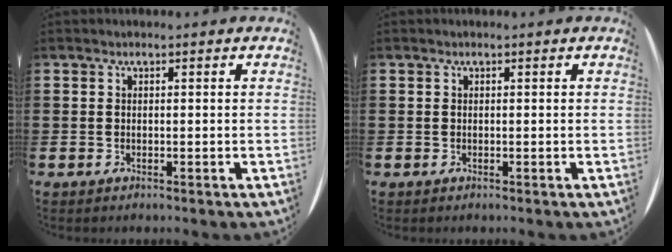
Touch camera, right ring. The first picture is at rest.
{"total": 0.0}